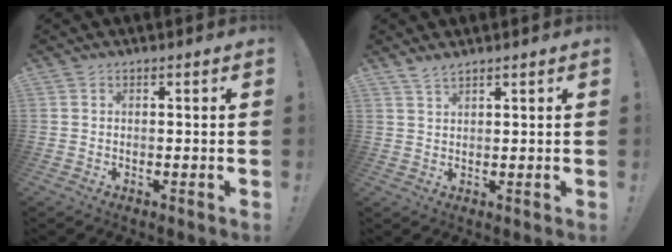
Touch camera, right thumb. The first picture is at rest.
{"total": 2.5, "force": [2.1, 0.4, 1.1], "torque": [-0.024, -0.011, 0.039]}